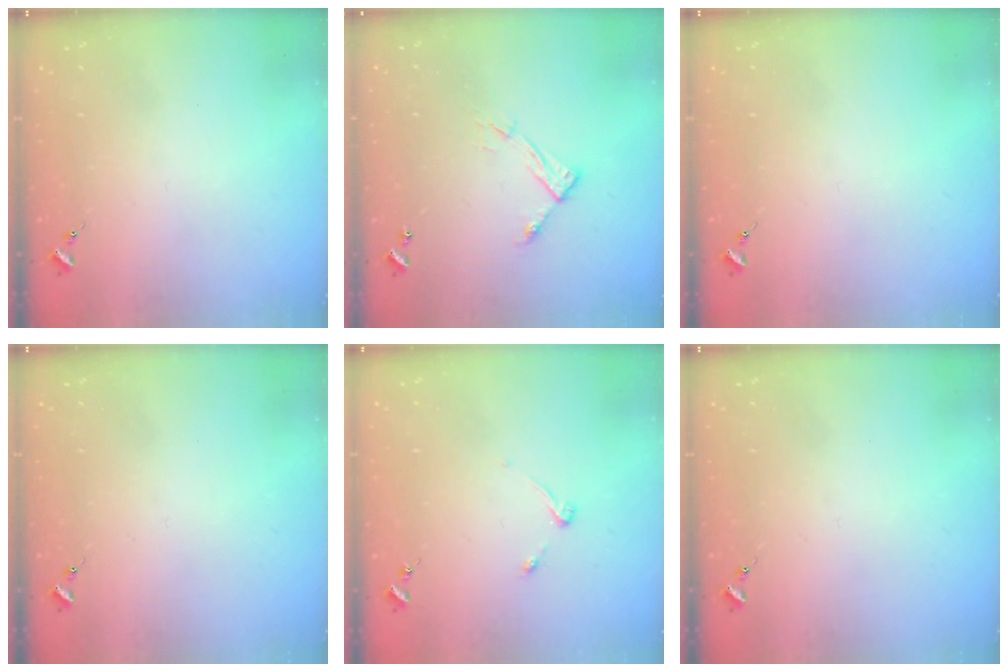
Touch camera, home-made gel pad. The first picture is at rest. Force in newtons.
{"total": 8.1, "press": 8.1, "slide": 0.6}
{"total": 0.0}
{"total": 0.0}
{"total": 3.9, "press": 3.8, "slide": 0.6}
{"total": 0.0}